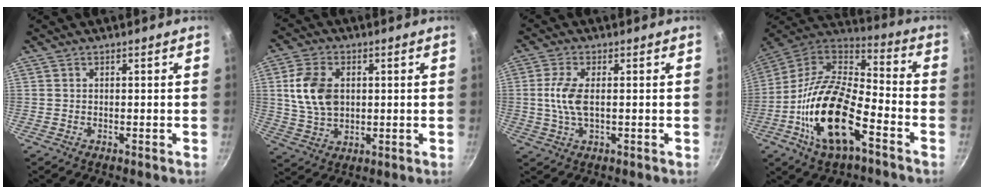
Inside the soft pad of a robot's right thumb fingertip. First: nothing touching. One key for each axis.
{"total": 10.5, "fx": 1.7, "fy": 7.2, "fz": 7.5, "tx": -0.127, "ty": -0.005, "tz": 0.034}
{"total": 6.1, "fx": 0.2, "fy": 2.5, "fz": 5.5, "tx": -0.124, "ty": 0.000, "tz": 0.002}
{"total": 21.7, "fx": -8.1, "fy": 9.7, "fz": 17.6, "tx": -0.322, "ty": 0.043, "tz": -0.166}